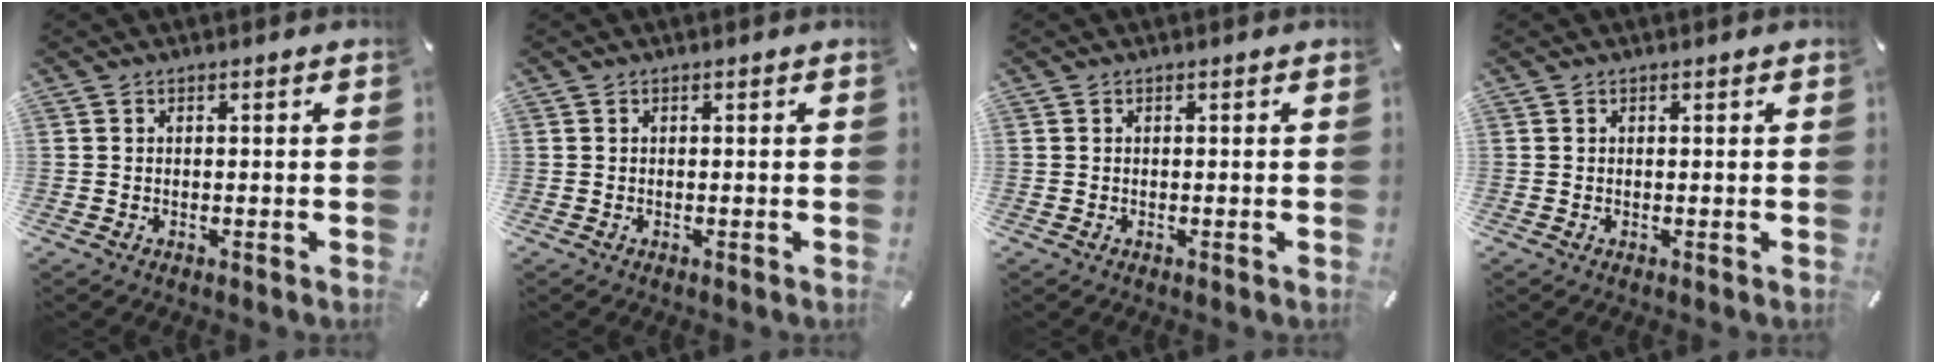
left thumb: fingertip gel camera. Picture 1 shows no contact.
{"total": 0.0}
{"total": 0.0}
{"total": 0.0}